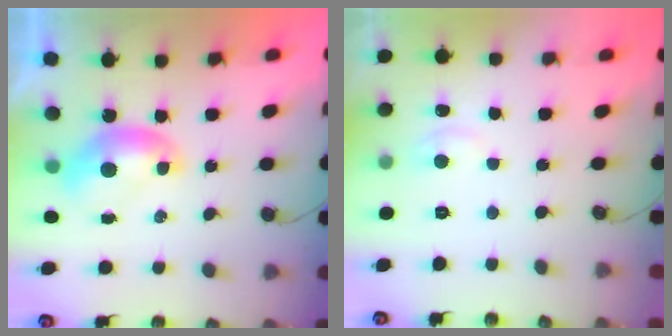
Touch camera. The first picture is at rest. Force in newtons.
{"total": 2.1, "press": 2.0, "slide": 0.7}